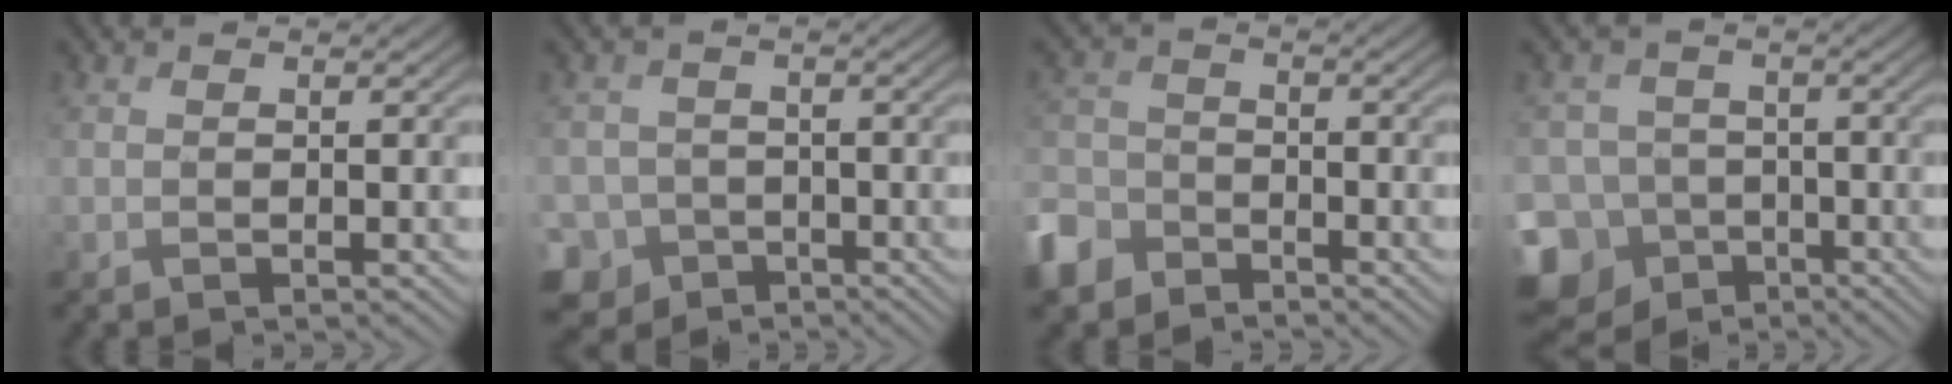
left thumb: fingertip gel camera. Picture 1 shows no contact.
{"total": 6.5, "force": [-4.1, 5.0, 0.9], "torque": [-0.029, -0.026, -0.078]}
{"total": 6.7, "force": [-5.1, 4.0, 1.6], "torque": [-0.046, -0.011, -0.120]}
{"total": 12.6, "force": [-8.0, 9.4, 2.3], "torque": [-0.077, -0.038, -0.137]}